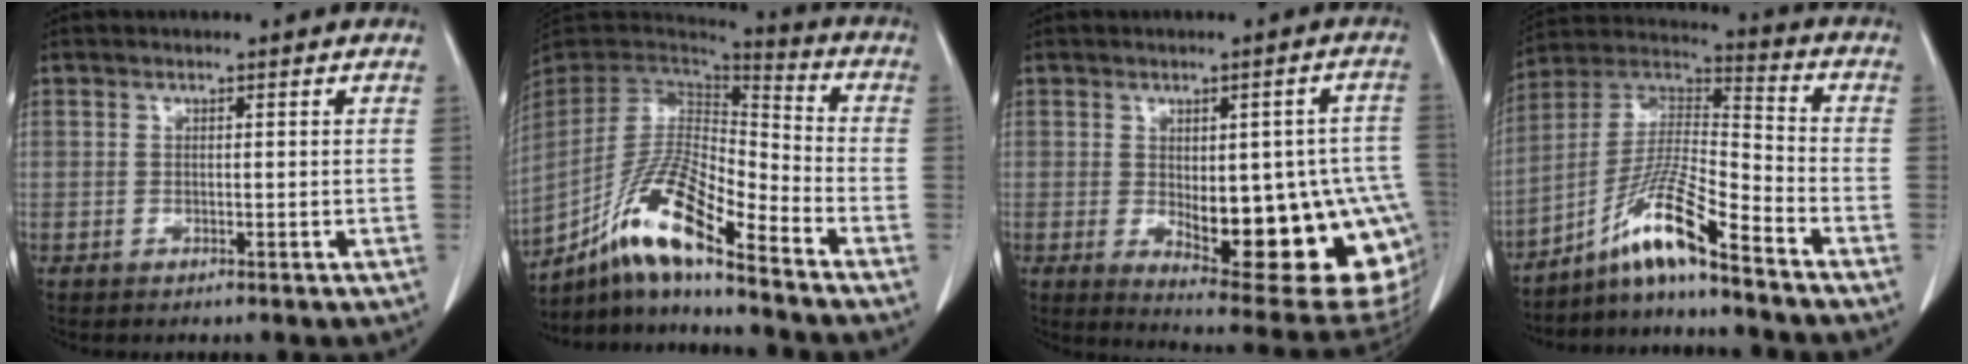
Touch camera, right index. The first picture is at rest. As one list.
[{"total": 15.5, "force": [-10.1, 2.1, 11.6], "torque": [-0.222, 0.001, -0.185]}, {"total": 21.2, "force": [-4.3, 6.6, 19.7], "torque": [-0.180, 0.007, -0.030]}, {"total": 11.5, "force": [-8.2, -0.2, 8.1], "torque": [-0.161, 0.006, -0.154]}]